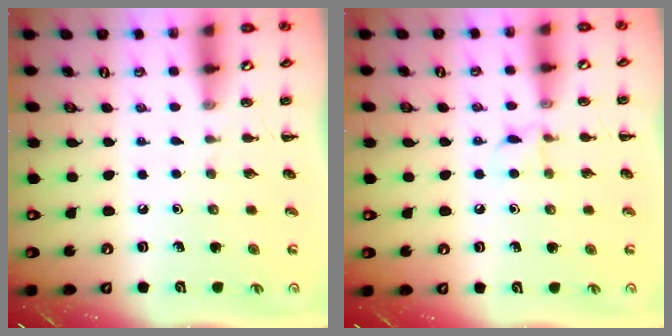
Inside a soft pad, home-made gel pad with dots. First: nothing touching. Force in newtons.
{"total": 5.3, "press": 5.2, "slide": 1.3}